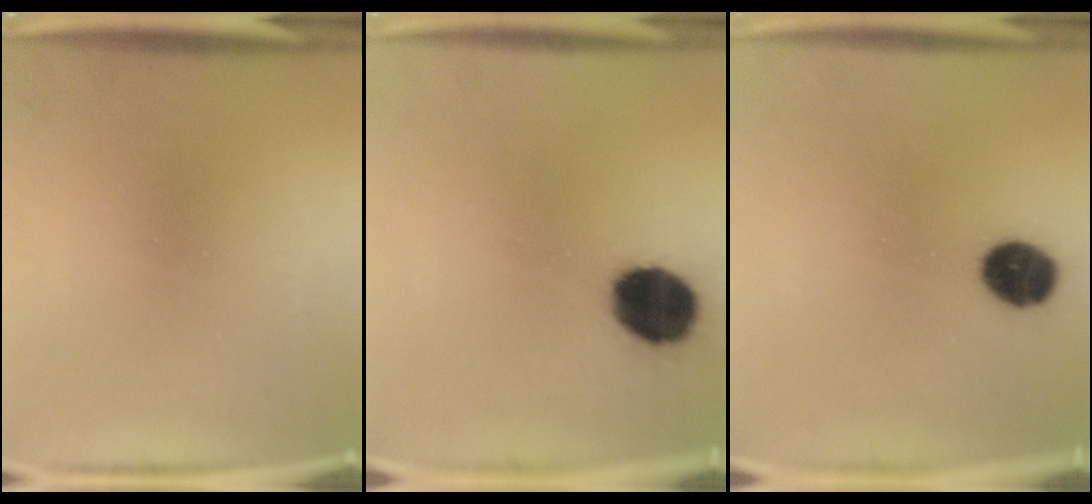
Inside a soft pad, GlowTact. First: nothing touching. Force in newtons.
{"total": 14.4}
{"total": 9.4}